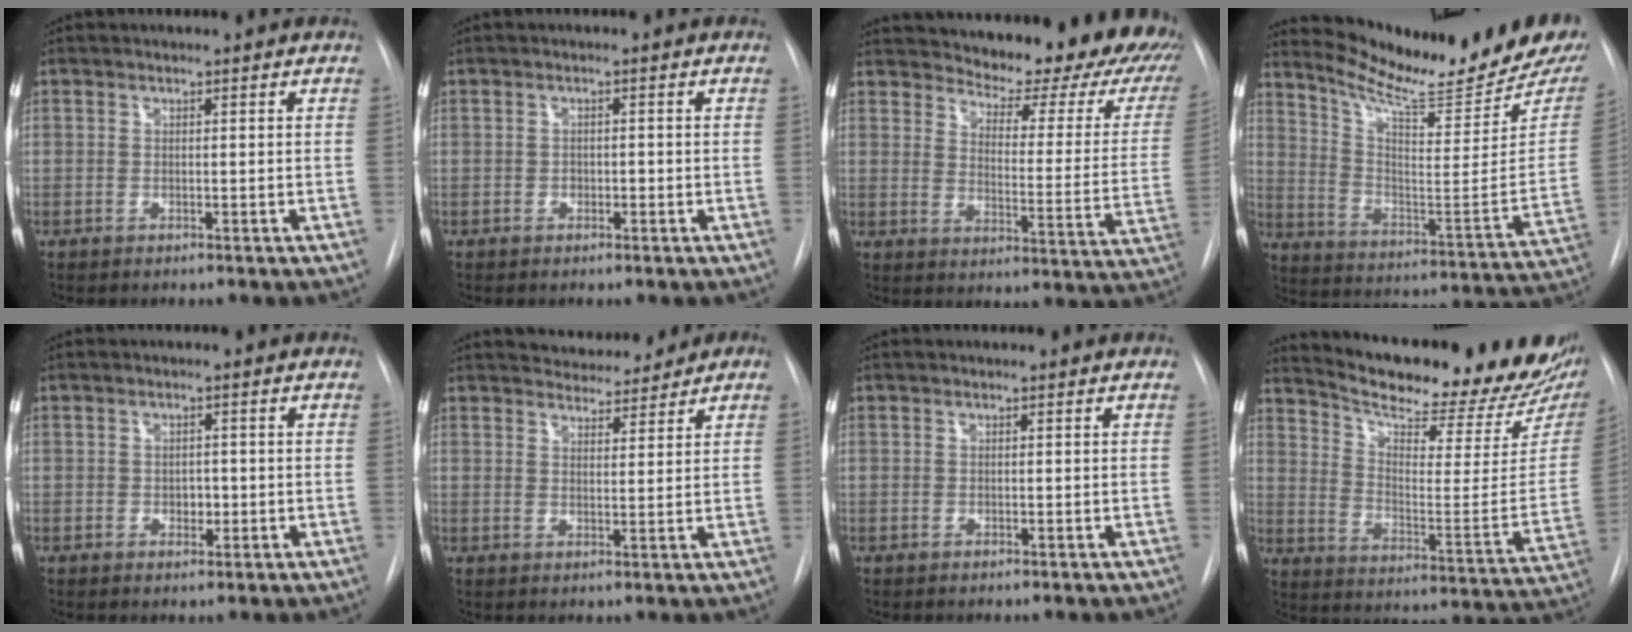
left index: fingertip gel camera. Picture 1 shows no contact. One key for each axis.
{"total": 1.3, "fx": -1.1, "fy": 0.6, "fz": 0.4, "tx": -0.001, "ty": -0.003, "tz": -0.017}
{"total": 22.8, "fx": 20.0, "fy": 6.0, "fz": 9.3, "tx": -0.122, "ty": -0.087, "tz": 0.222}
{"total": 19.9, "fx": 17.8, "fy": 1.1, "fz": 8.9, "tx": -0.144, "ty": -0.100, "tz": 0.258}
{"total": 1.9, "fx": -1.1, "fy": 1.2, "fz": 1.0, "tx": -0.013, "ty": -0.004, "tz": -0.013}
{"total": 5.4, "fx": 5.1, "fy": 1.8, "fz": 0.9, "tx": -0.013, "ty": 0.000, "tz": 0.070}
{"total": 0.7, "fx": -0.7, "fy": -0.1, "fz": -0.1, "tx": 0.003, "ty": -0.005, "tz": -0.010}
{"total": 25.6, "fx": 22.2, "fy": 5.4, "fz": 11.6, "tx": -0.177, "ty": -0.077, "tz": 0.288}